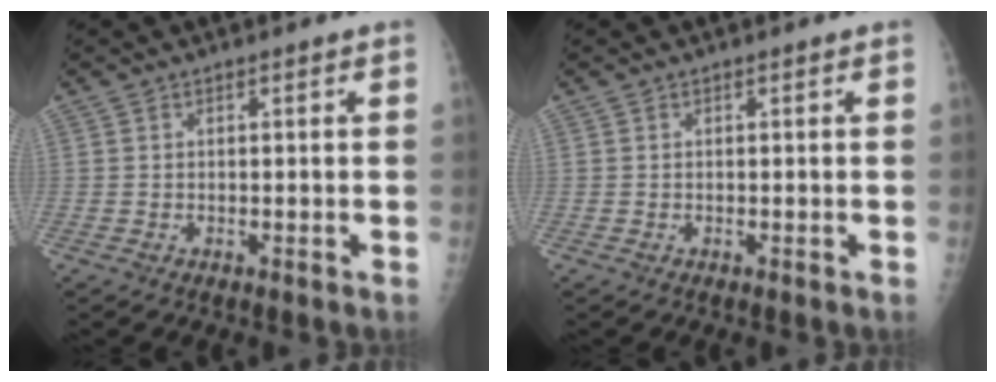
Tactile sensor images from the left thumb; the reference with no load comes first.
{"total": 0.0}